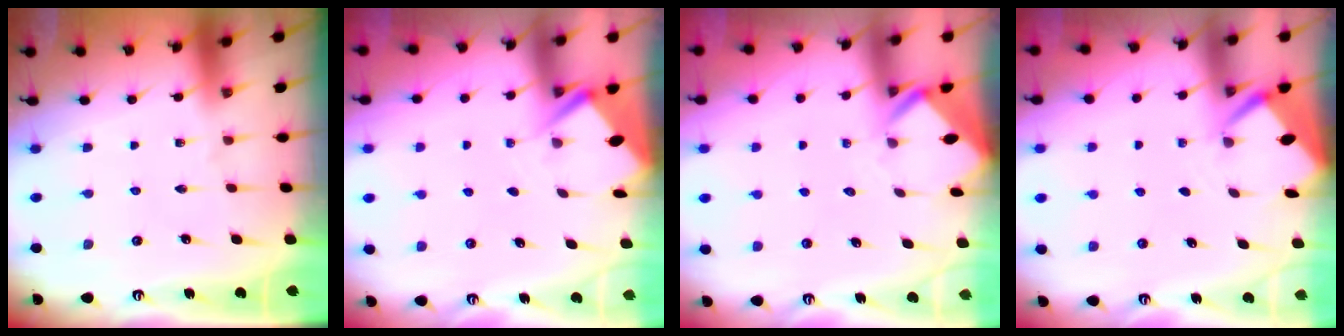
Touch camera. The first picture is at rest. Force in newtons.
{"total": 3.0, "press": 2.9, "slide": 0.4}
{"total": 2.5, "press": 2.5, "slide": 0.1}
{"total": 2.5, "press": 2.5, "slide": 0.0}